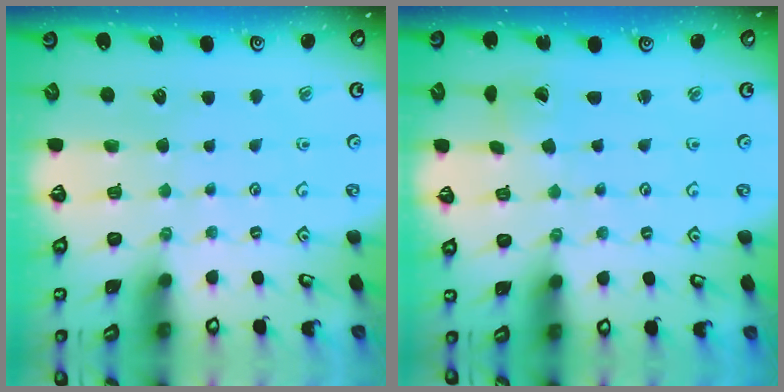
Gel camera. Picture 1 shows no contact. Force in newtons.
{"total": 1.1, "press": 1.1, "slide": 0.1}